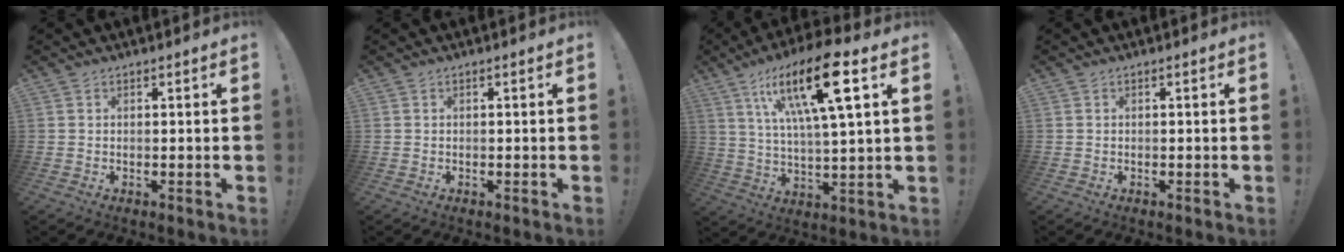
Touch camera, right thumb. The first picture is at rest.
{"total": 0.0}
{"total": 19.3, "force": [8.6, 4.7, 16.6], "torque": [-0.287, -0.030, 0.126]}
{"total": 0.0}